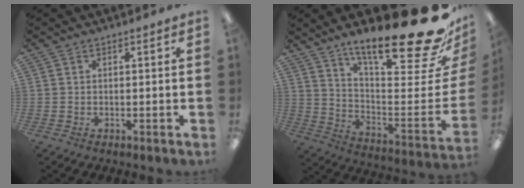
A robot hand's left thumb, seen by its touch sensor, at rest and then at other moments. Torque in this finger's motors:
{"motor_torque": [0.53, 0.54, 1.66, -1.11, 0.15]}